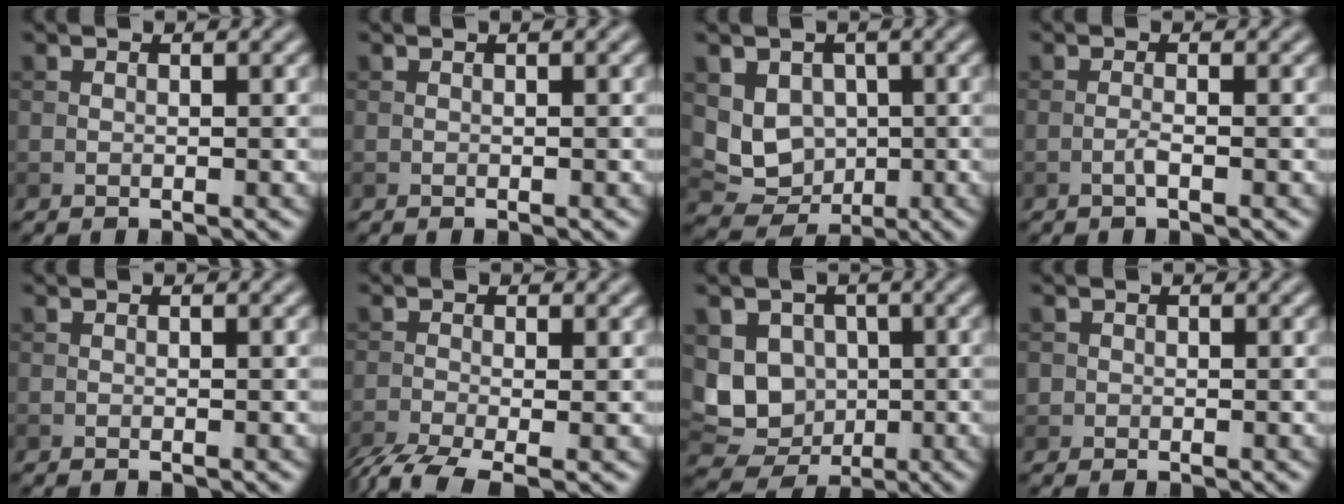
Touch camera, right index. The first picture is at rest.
{"total": 0.5, "force": [0.2, 0.1, 0.5], "torque": [-0.007, 0.006, 0.003]}
{"total": 5.5, "force": [0.6, 4.7, 2.7], "torque": [-0.044, -0.007, 0.011]}
{"total": 1.0, "force": [-0.4, 0.1, 0.9], "torque": [-0.018, 0.003, -0.011]}
{"total": 0.0}
{"total": 4.5, "force": [-3.0, 1.3, 3.1], "torque": [-0.066, -0.016, -0.063]}
{"total": 6.4, "force": [0.0, 5.6, 3.2], "torque": [-0.046, -0.010, -0.003]}
{"total": 0.7, "force": [0.0, 0.7, 0.0], "torque": [0.005, -0.003, -0.002]}